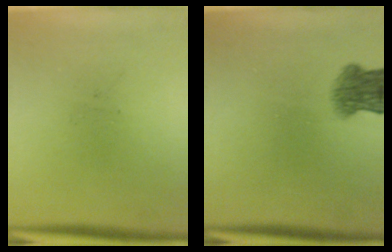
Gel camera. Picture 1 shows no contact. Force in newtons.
{"total": 4.8}